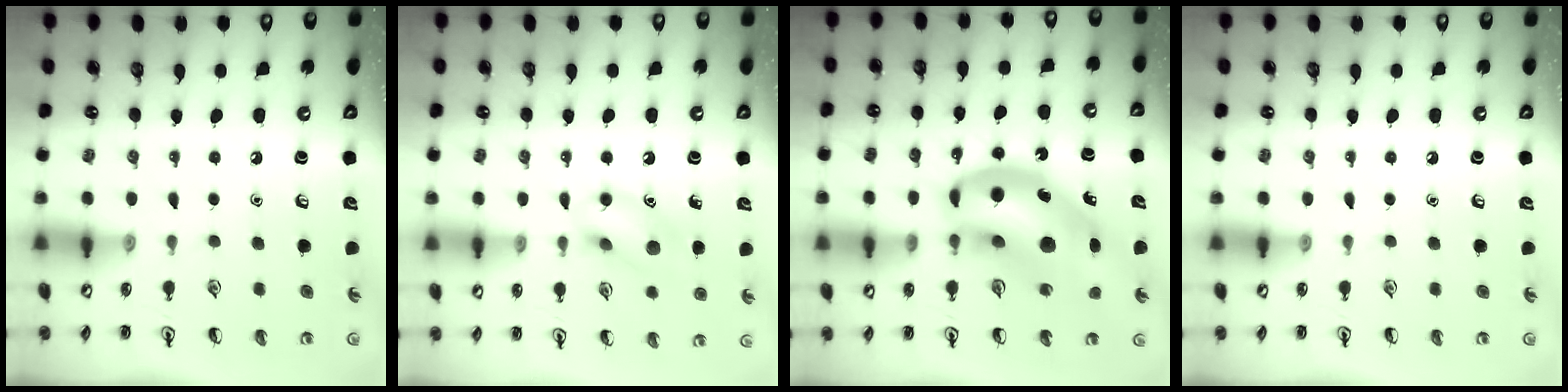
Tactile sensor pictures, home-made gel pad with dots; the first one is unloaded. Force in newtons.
{"total": 10.8, "press": 10.8, "slide": 0.6}
{"total": 19.1, "press": 18.3, "slide": 5.6}
{"total": 0.0}